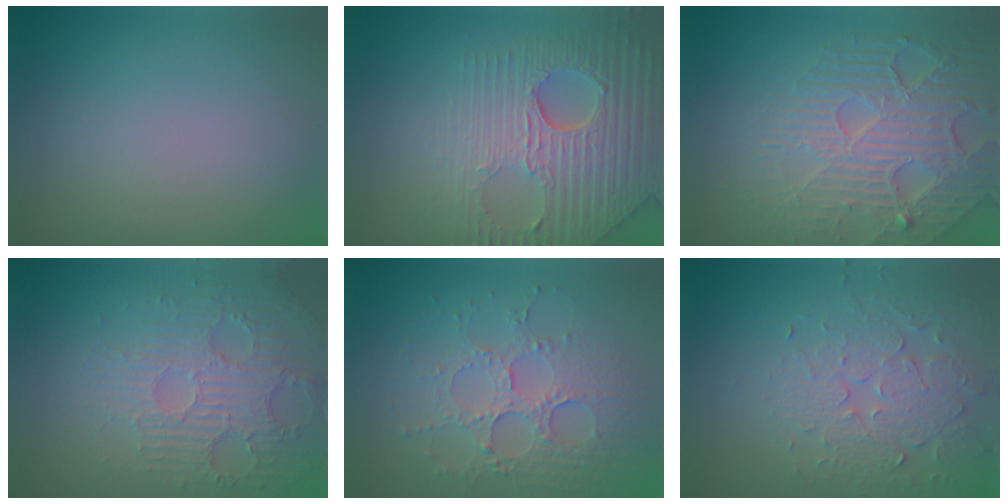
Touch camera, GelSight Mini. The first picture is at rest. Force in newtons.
{"total": 9.0, "press": 6.2, "slide": 6.6}
{"total": 8.2, "press": 5.7, "slide": 5.9}
{"total": 4.7, "press": 3.7, "slide": 2.8}
{"total": 4.0, "press": 3.7, "slide": 1.4}
{"total": 4.7, "press": 3.4, "slide": 3.2}